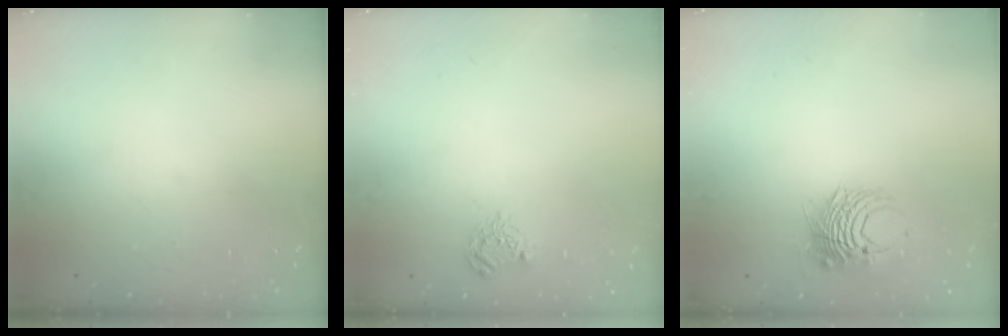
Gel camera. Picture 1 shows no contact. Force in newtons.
{"total": 5.2, "press": 5.2, "slide": 0.3}
{"total": 8.0, "press": 8.0, "slide": 0.5}